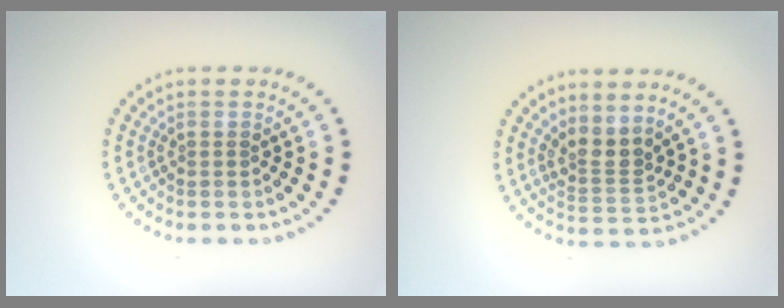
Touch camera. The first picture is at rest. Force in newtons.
{"total": 2.6, "press": 1.9, "slide": 1.8}